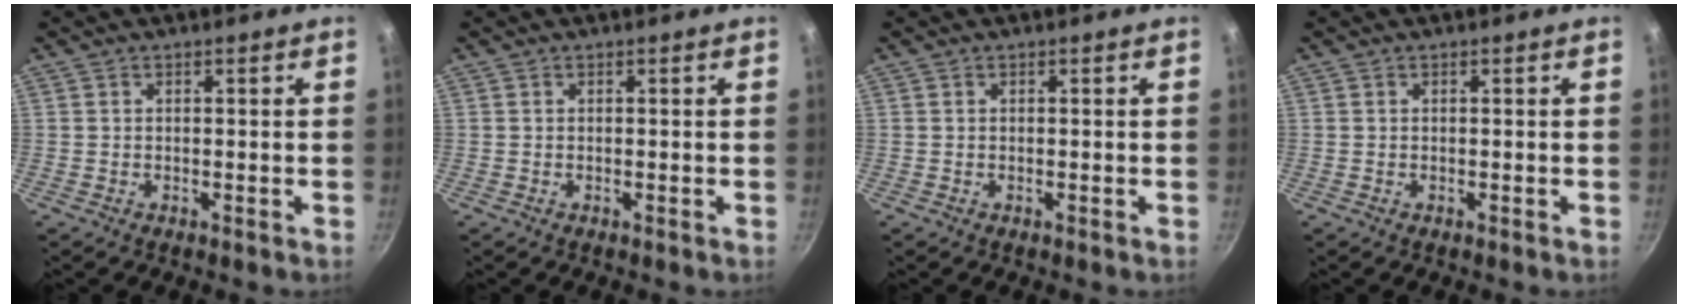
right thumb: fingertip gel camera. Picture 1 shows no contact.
{"total": 0.0}
{"total": 0.0}
{"total": 0.0}